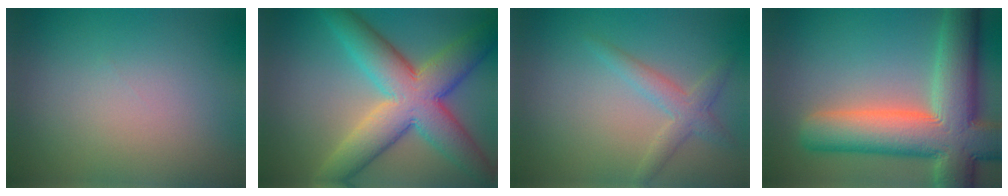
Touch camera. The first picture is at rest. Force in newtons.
{"total": 10.1, "press": 10.1, "slide": 0.5}
{"total": 2.4, "press": 2.4, "slide": 0.2}
{"total": 12.6, "press": 12.6, "slide": 1.2}